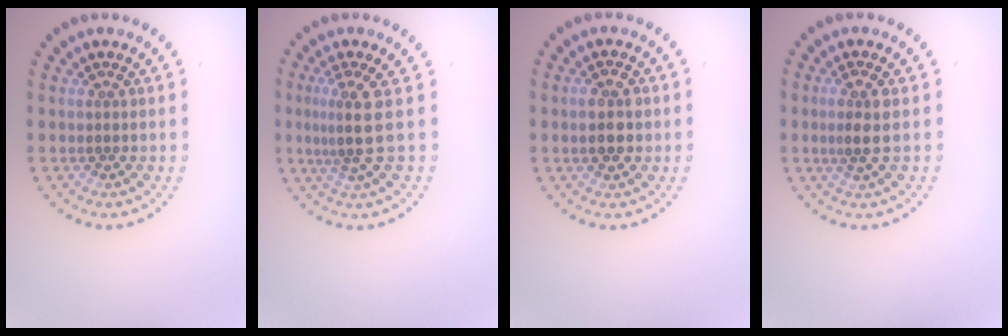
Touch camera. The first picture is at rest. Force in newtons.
{"total": 2.9, "press": 2.1, "slide": 2.0}
{"total": 3.3, "press": 3.3, "slide": 0.1}
{"total": 2.1, "press": 2.0, "slide": 0.9}